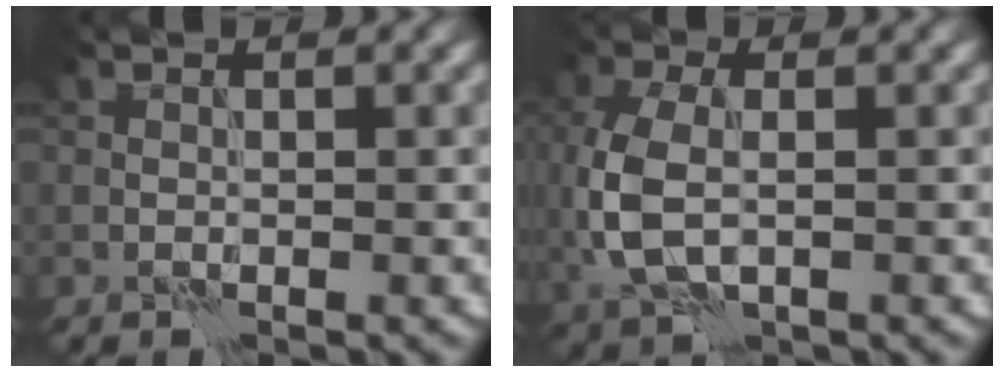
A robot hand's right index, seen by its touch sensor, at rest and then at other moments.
{"total": 5.6, "force": [-0.2, 3.4, 4.5], "torque": [-0.113, -0.003, 0.000]}